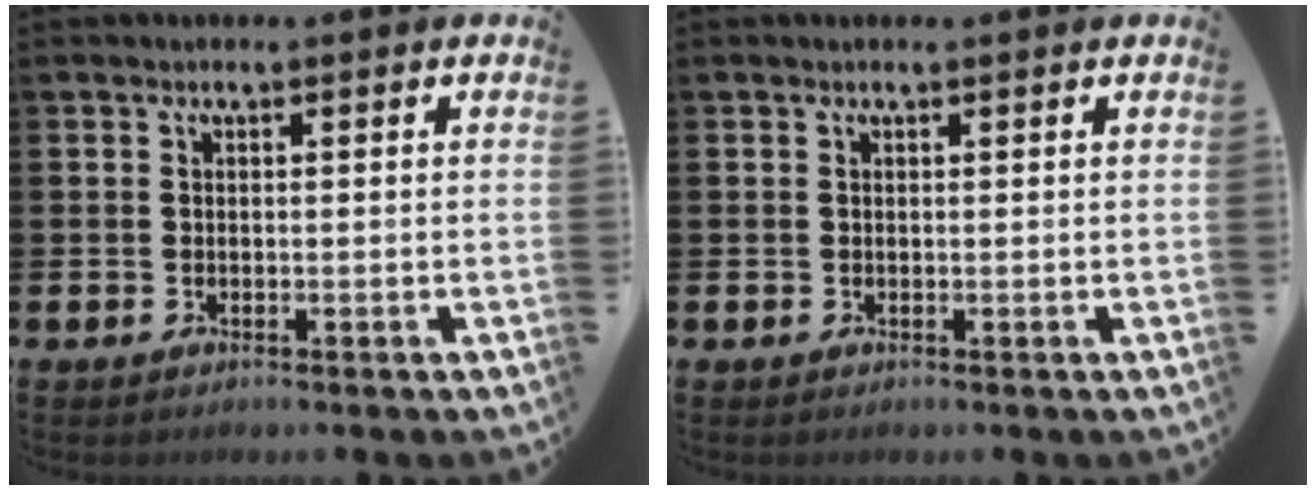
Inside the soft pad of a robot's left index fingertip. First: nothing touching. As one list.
[{"total": 0.0}]